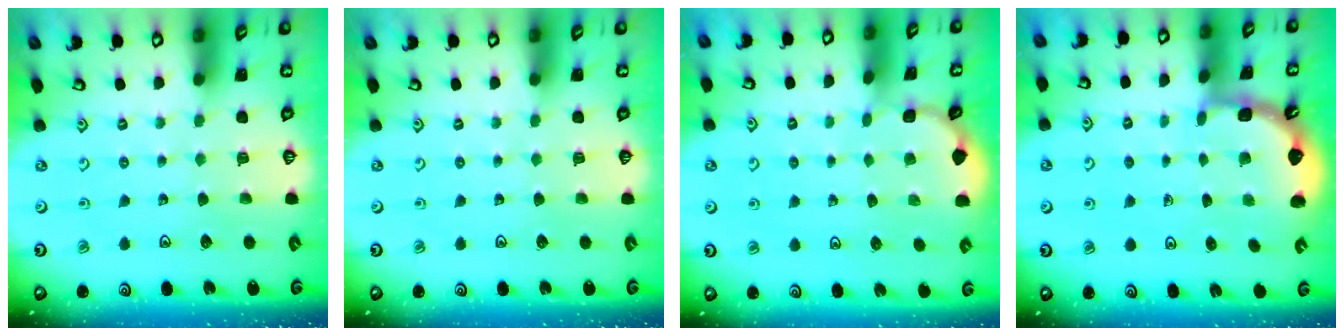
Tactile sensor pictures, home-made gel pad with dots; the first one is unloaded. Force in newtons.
{"total": 0.0}
{"total": 1.3, "press": 1.3, "slide": 0.1}
{"total": 1.9, "press": 1.9, "slide": 0.2}